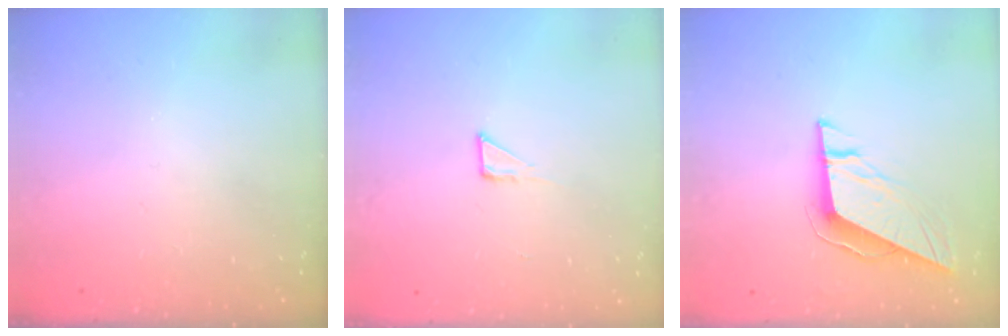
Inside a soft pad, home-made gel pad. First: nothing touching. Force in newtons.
{"total": 2.8, "press": 2.8, "slide": 0.2}
{"total": 9.3, "press": 9.2, "slide": 1.3}